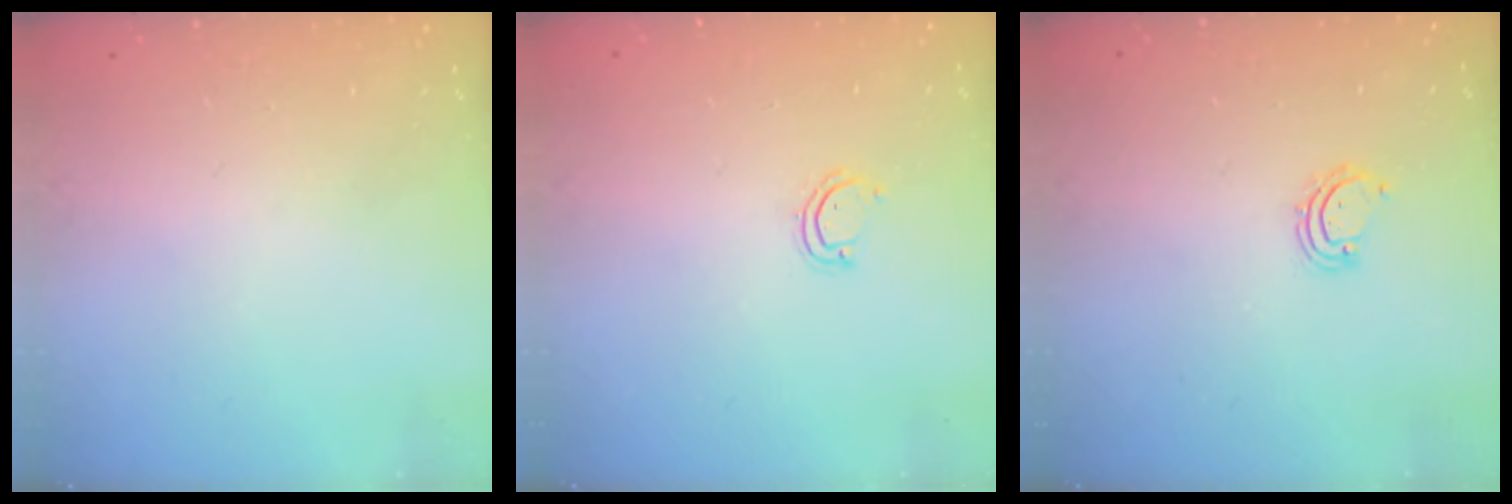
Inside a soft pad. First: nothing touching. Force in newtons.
{"total": 3.5, "press": 3.5, "slide": 0.3}
{"total": 3.7, "press": 3.6, "slide": 0.5}